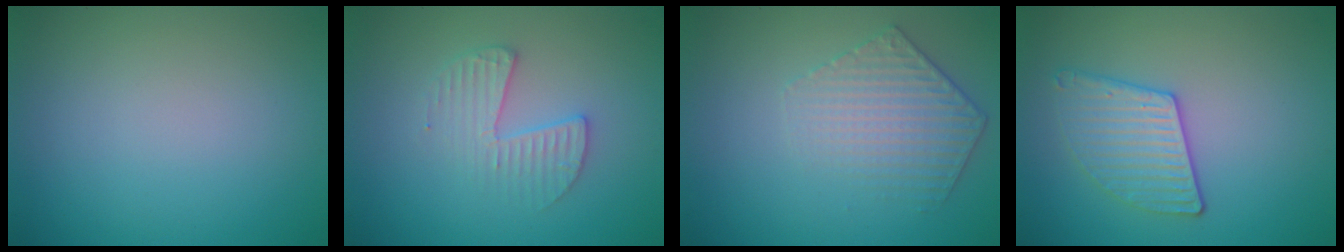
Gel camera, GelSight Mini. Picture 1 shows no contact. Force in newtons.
{"total": 2.7, "press": 2.7, "slide": 0.3}
{"total": 3.3, "press": 3.1, "slide": 1.4}
{"total": 2.9, "press": 2.9, "slide": 0.6}